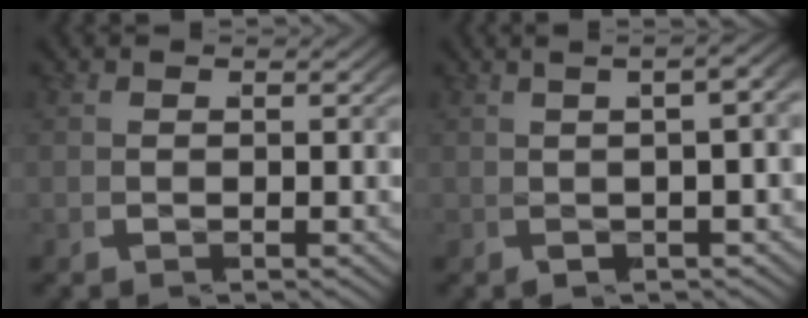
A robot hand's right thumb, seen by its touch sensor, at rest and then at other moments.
{"total": 7.3, "force": [2.7, 3.7, 5.7], "torque": [-0.054, 0.035, 0.018]}